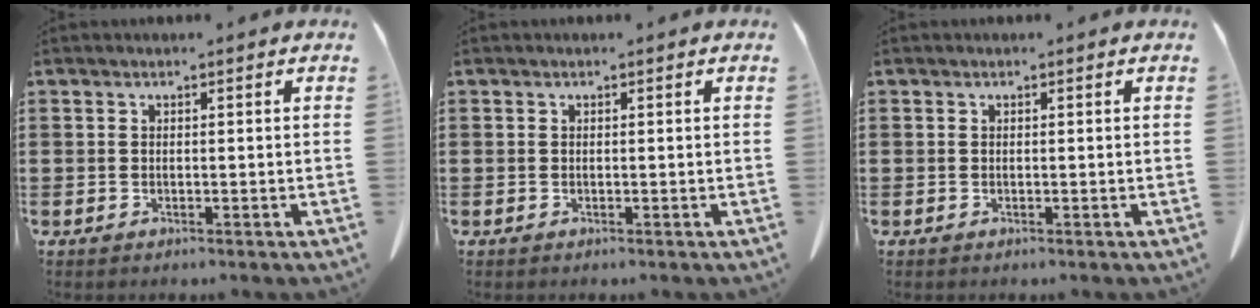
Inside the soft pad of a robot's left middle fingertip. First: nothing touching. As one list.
[{"total": 0.0}, {"total": 0.0}]